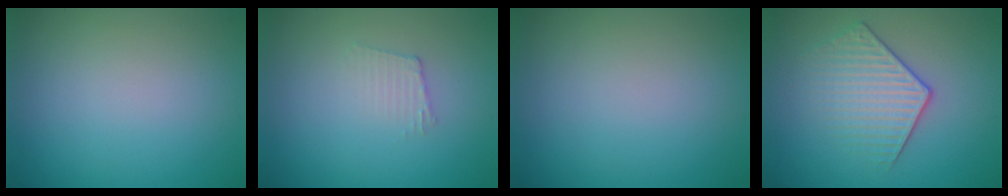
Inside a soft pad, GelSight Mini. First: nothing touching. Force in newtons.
{"total": 1.2, "press": 1.2, "slide": 0.2}
{"total": 0.0}
{"total": 3.5, "press": 3.1, "slide": 1.8}